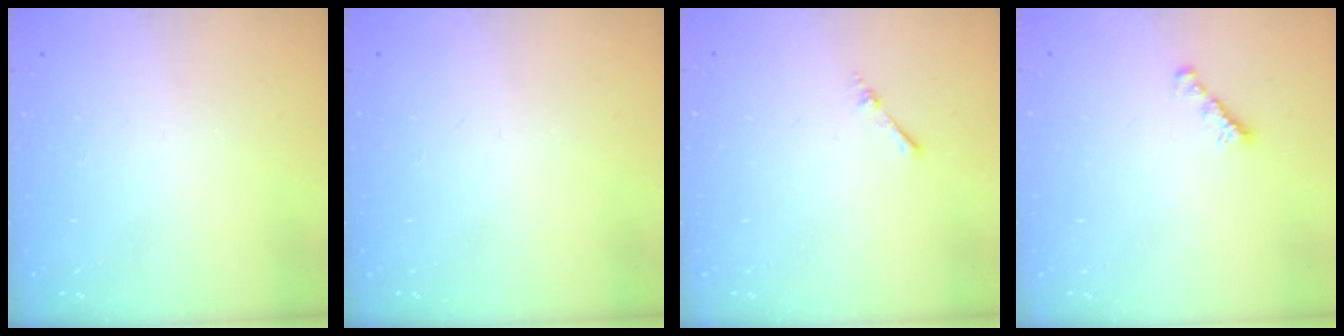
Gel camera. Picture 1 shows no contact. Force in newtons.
{"total": 0.0}
{"total": 1.7, "press": 1.7, "slide": 0.3}
{"total": 1.6, "press": 1.5, "slide": 0.5}